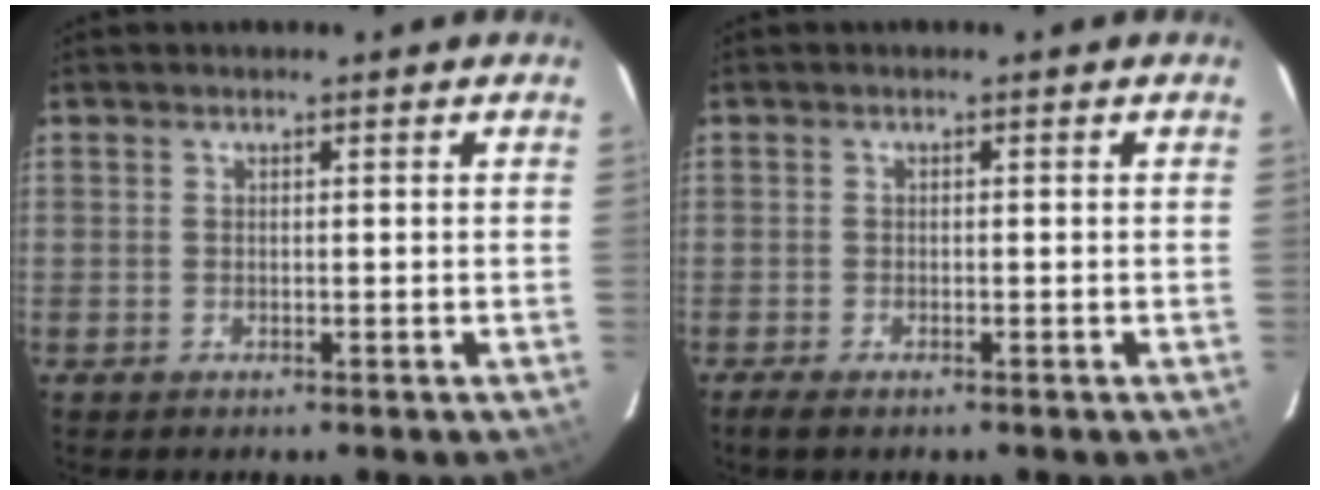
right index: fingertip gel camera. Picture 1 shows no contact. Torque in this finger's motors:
{"motor_torque": [0.09, 0.02, 0.02, 0.02]}